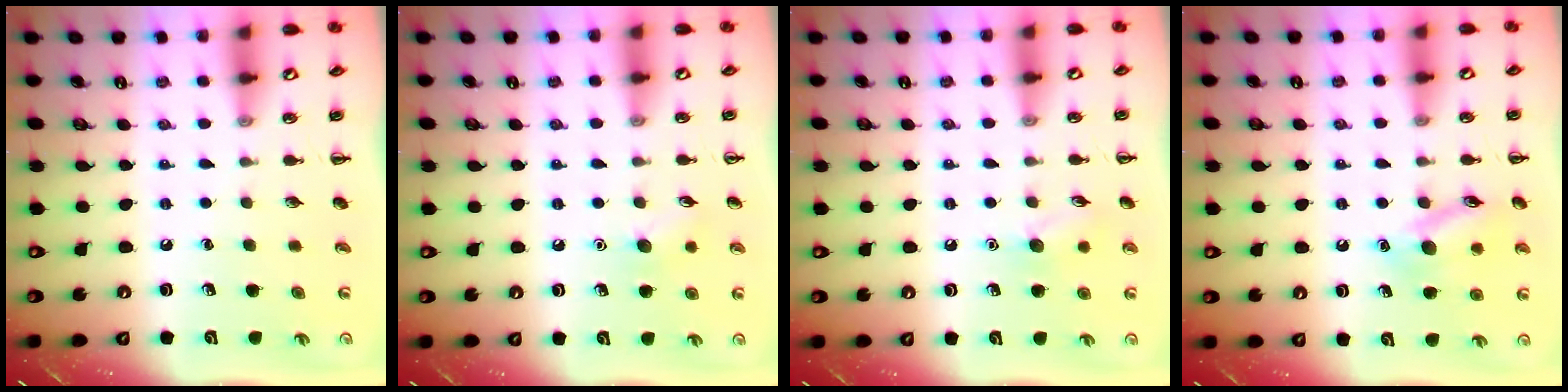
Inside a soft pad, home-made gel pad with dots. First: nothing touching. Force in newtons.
{"total": 6.5, "press": 6.3, "slide": 1.4}
{"total": 7.9, "press": 7.8, "slide": 1.7}
{"total": 12.0, "press": 12.0, "slide": 0.7}